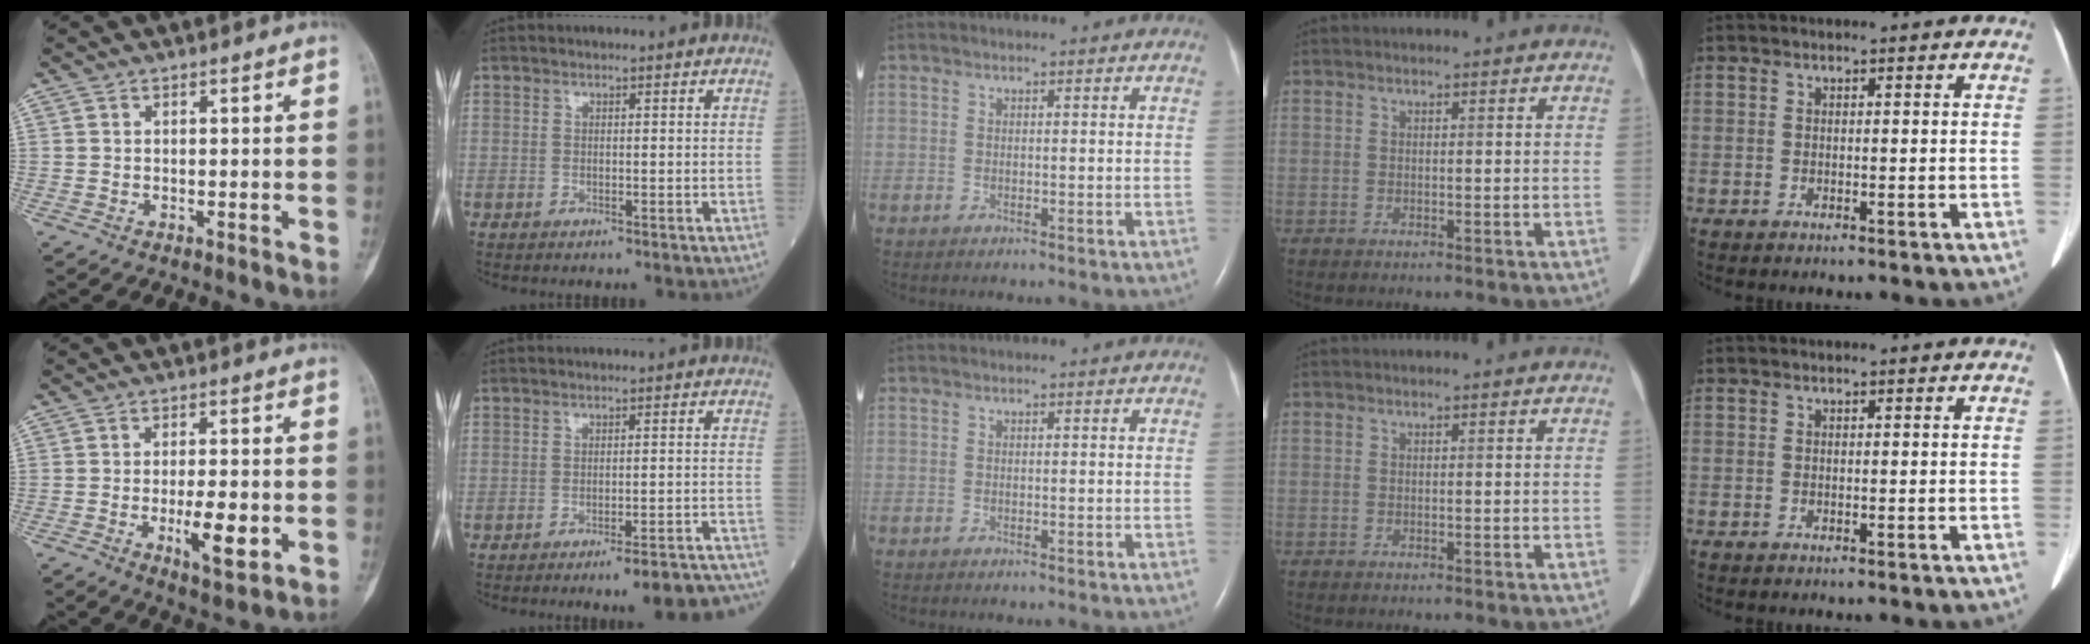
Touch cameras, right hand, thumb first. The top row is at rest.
{"thumb": {"total": 7.6, "force": [-1.7, 2.5, 7.0], "torque": [-0.108, -0.008, -0.024]}, "index": {"total": 10.4, "force": [-9.5, 0.5, 4.2], "torque": [-0.027, 0.019, -0.115]}}